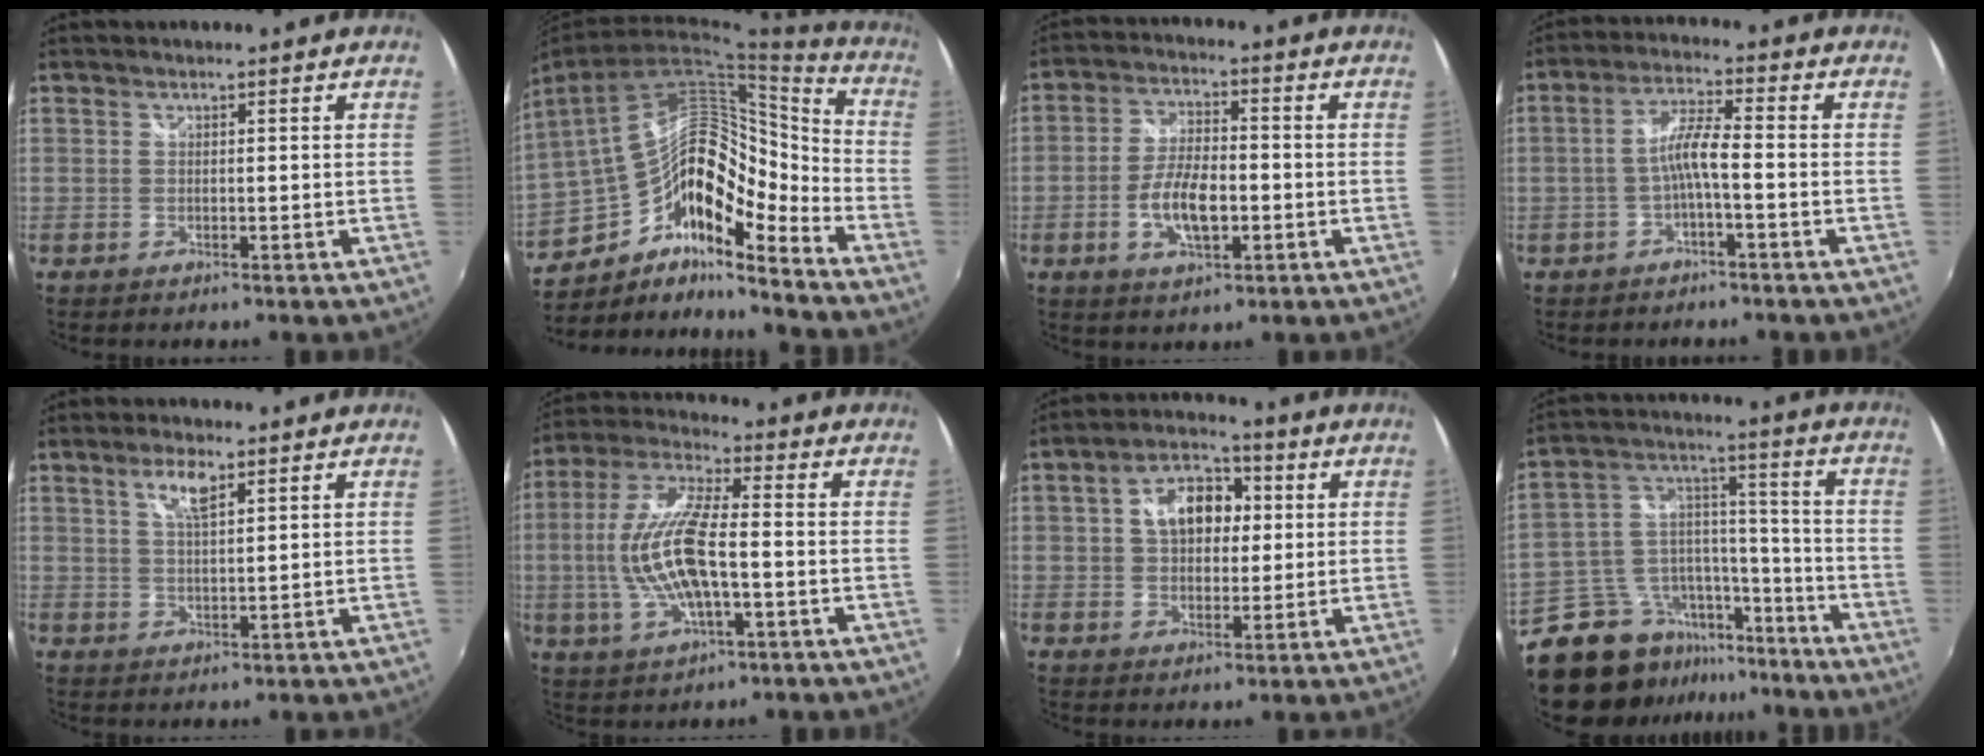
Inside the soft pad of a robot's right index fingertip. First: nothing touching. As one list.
[{"total": 19.4, "force": [-8.6, 9.7, 14.5], "torque": [-0.260, 0.010, -0.160]}, {"total": 8.3, "force": [-2.4, 3.7, 7.1], "torque": [-0.143, 0.000, -0.039]}, {"total": 4.9, "force": [-2.0, 0.3, 4.5], "torque": [-0.096, 0.010, -0.035]}, {"total": 4.6, "force": [2.6, 1.2, 3.5], "torque": [-0.063, 0.004, 0.050]}, {"total": 14.4, "force": [-2.0, 4.6, 13.4], "torque": [-0.271, -0.002, -0.035]}, {"total": 10.2, "force": [2.1, 6.7, 7.3], "torque": [-0.126, 0.026, 0.032]}, {"total": 17.9, "force": [-13.6, 10.2, 5.5], "torque": [-0.124, 0.055, -0.207]}]